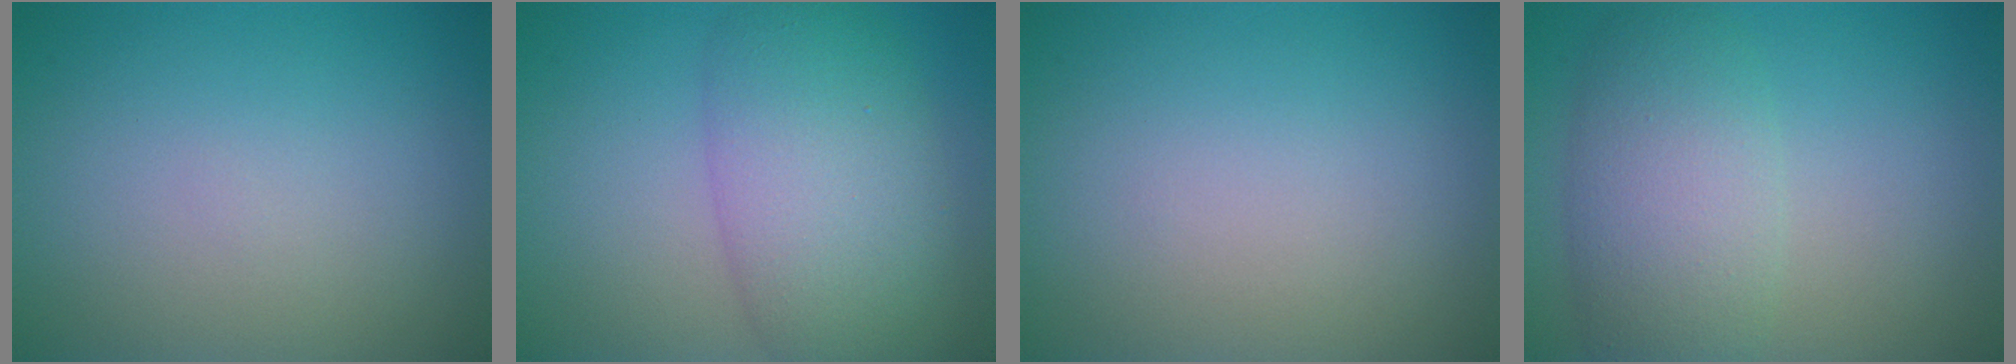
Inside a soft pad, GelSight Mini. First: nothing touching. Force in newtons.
{"total": 7.7, "press": 7.7, "slide": 0.4}
{"total": 0.0}
{"total": 5.7, "press": 5.7, "slide": 0.2}